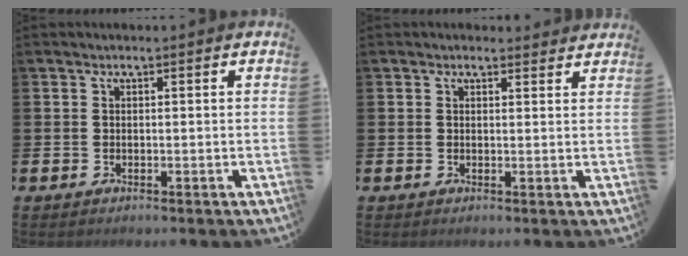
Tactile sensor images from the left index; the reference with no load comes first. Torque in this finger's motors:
{"motor_torque": [0.62, -0.84, 0.03, 0.01]}